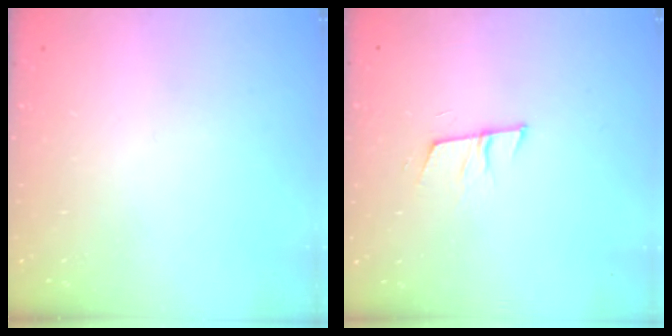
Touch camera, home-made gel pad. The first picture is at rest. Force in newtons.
{"total": 7.9, "press": 7.3, "slide": 3.0}